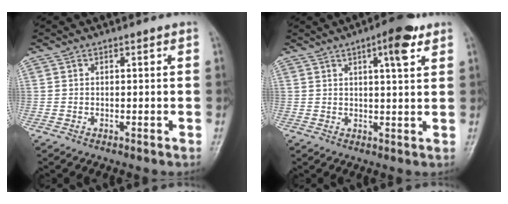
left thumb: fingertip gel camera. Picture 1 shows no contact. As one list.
[{"total": 6.8, "force": [3.6, 1.6, 5.5], "torque": [-0.071, -0.012, 0.048]}]